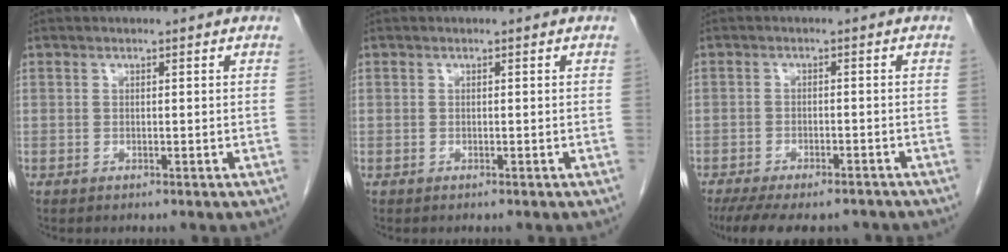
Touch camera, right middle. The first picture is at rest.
{"total": 0.0}
{"total": 12.9, "force": [-10.5, 4.3, 6.0], "torque": [-0.120, -0.009, -0.145]}